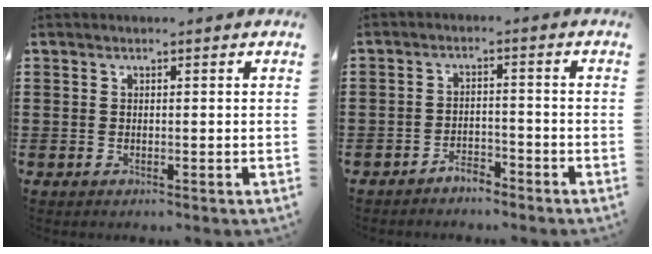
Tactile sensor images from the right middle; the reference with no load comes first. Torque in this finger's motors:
{"motor_torque": [0.64, -0.19, 0.00, 0.00]}